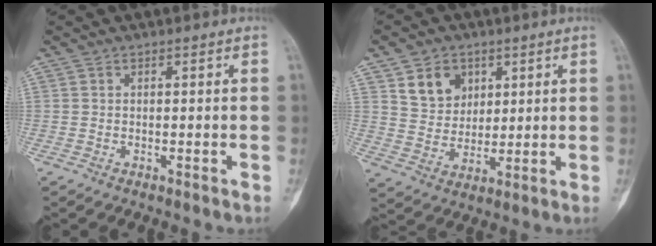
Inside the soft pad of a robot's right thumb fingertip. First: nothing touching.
{"total": 8.6, "force": [4.0, 6.7, 3.5], "torque": [-0.032, -0.023, 0.077]}